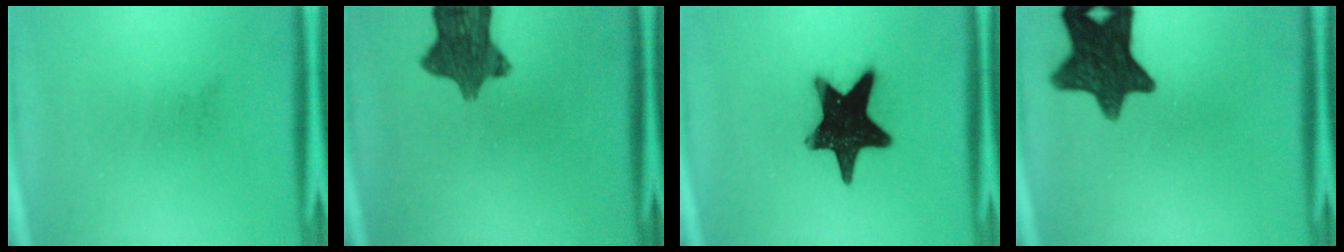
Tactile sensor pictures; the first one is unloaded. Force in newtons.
{"total": 10.2}
{"total": 19.9}
{"total": 13.7}